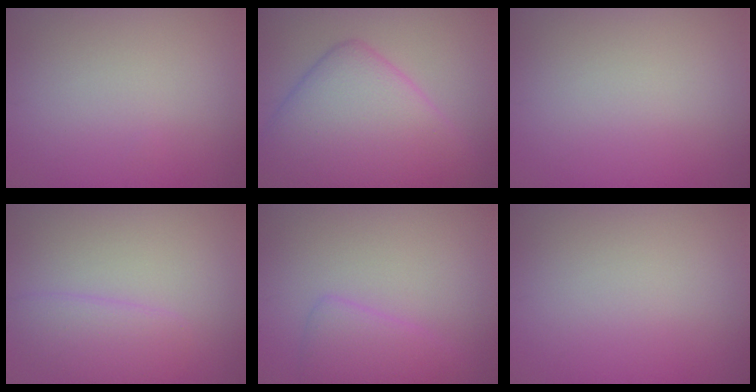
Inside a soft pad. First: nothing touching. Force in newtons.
{"total": 10.1, "press": 10.1, "slide": 0.2}
{"total": 0.0}
{"total": 2.7, "press": 2.7, "slide": 0.2}
{"total": 2.7, "press": 2.6, "slide": 0.3}
{"total": 0.0}